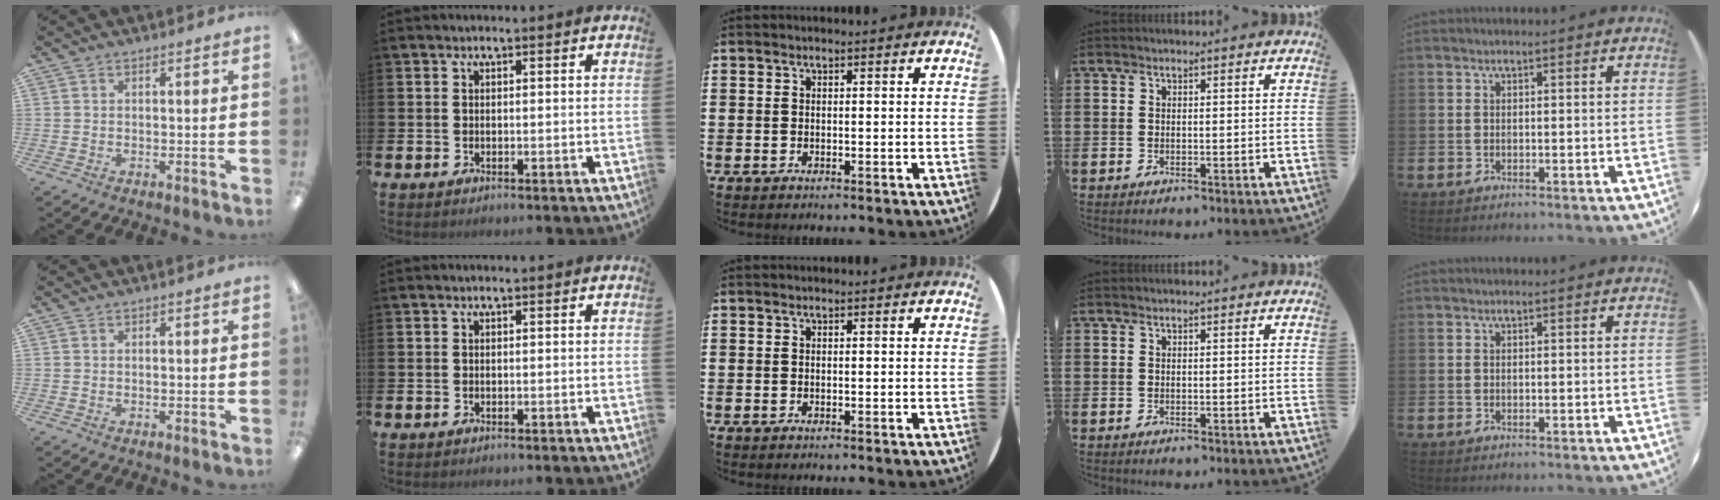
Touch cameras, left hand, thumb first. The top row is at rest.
{}